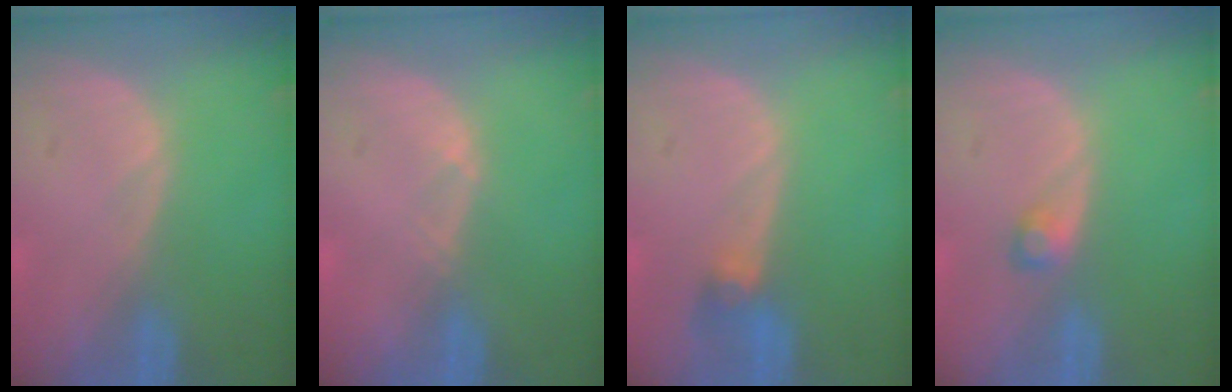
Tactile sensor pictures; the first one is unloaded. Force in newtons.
{"total": 0.6, "press": 0.5, "slide": 0.3}
{"total": 2.8, "press": 2.6, "slide": 1.0}
{"total": 1.6, "press": 1.6, "slide": 0.3}